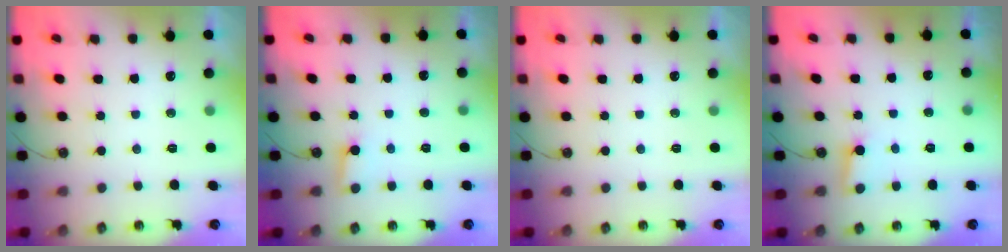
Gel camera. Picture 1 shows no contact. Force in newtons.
{"total": 4.6, "press": 4.6, "slide": 0.4}
{"total": 0.0}
{"total": 2.6, "press": 2.6, "slide": 0.3}